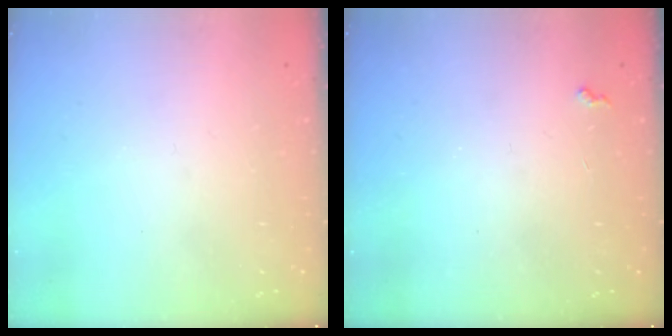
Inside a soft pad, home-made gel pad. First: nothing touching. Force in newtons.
{"total": 5.5, "press": 5.5, "slide": 0.8}